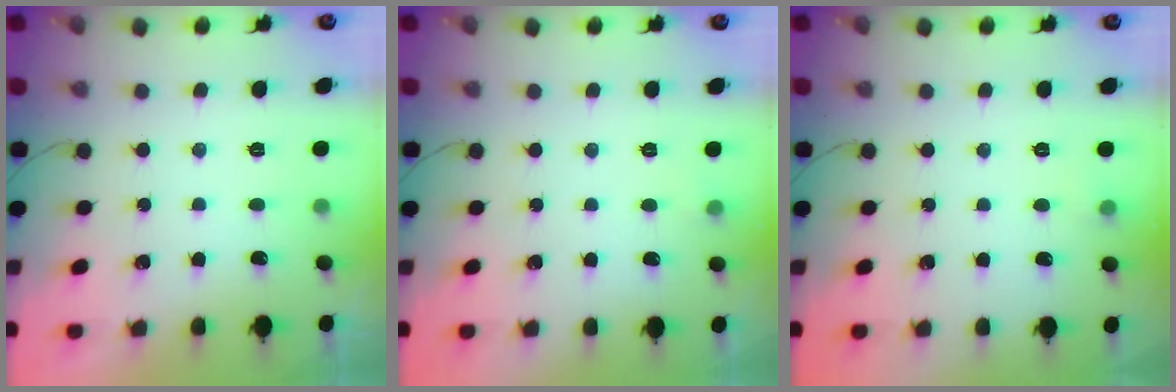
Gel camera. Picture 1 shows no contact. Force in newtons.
{"total": 2.9, "press": 2.6, "slide": 1.2}
{"total": 4.2, "press": 4.0, "slide": 1.2}